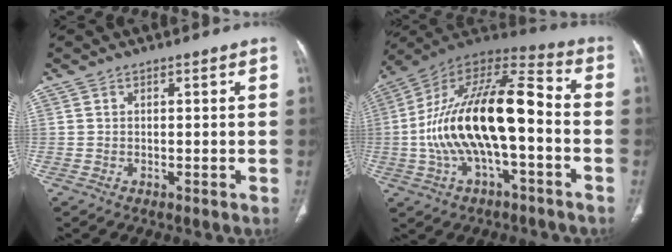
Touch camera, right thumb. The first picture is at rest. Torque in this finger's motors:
{"motor_torque": [1.87, 1.87, 2.09, -0.68, 0.39]}